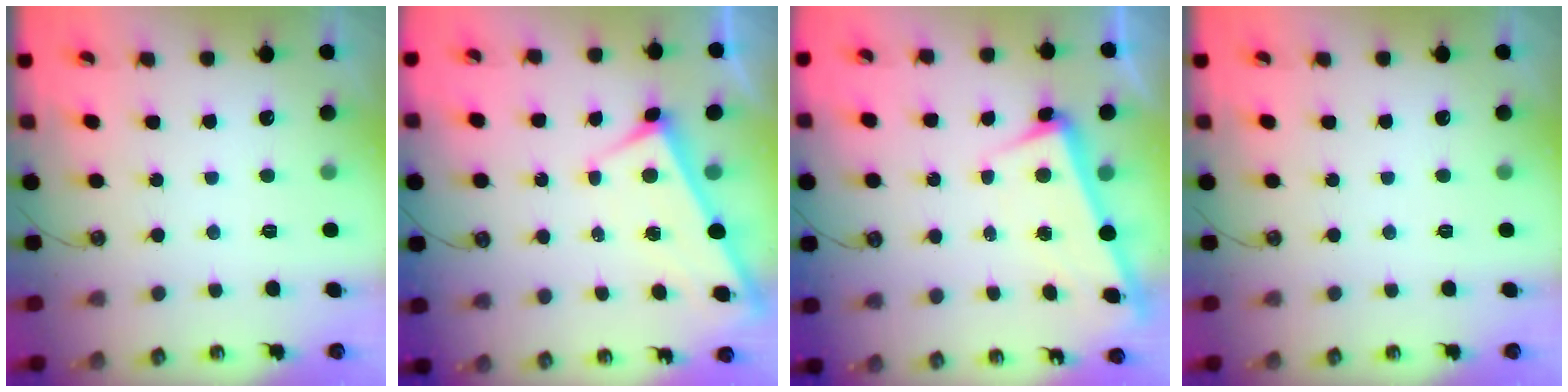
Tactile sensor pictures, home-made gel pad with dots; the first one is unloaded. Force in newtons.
{"total": 2.7, "press": 2.7, "slide": 0.3}
{"total": 3.4, "press": 3.2, "slide": 1.1}
{"total": 0.0}